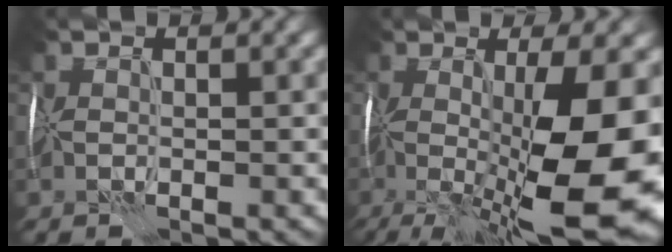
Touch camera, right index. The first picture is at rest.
{"total": 13.5, "force": [-1.8, 3.4, 13.0], "torque": [-0.217, -0.017, -0.020]}